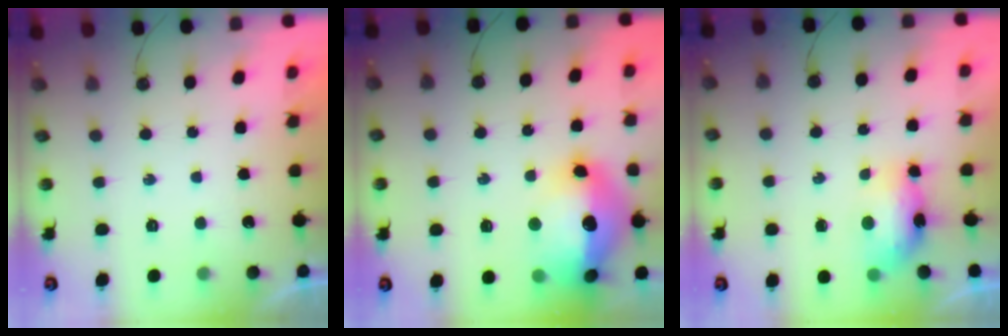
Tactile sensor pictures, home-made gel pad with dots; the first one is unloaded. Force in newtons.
{"total": 24.8, "press": 21.5, "slide": 12.4}
{"total": 10.0, "press": 8.3, "slide": 5.6}